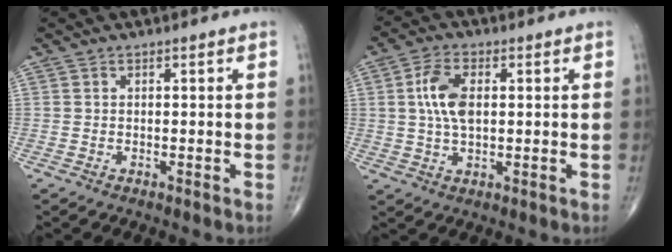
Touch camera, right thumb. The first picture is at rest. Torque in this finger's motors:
{"motor_torque": [2.36, 2.33, 1.15, 0.06, 0.12]}